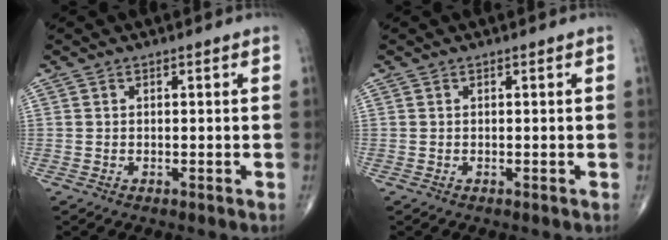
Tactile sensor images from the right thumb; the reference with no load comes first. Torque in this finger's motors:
{"motor_torque": [-0.01, 0.01, 0.00, 0.01, 0.00]}